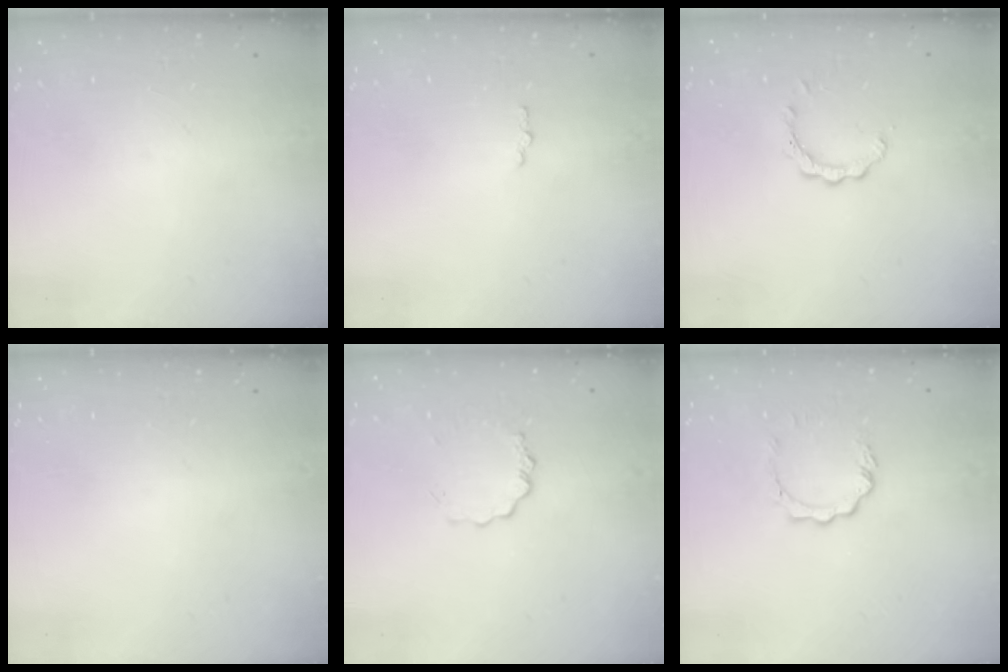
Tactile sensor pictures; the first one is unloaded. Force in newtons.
{"total": 1.5, "press": 1.4, "slide": 0.3}
{"total": 2.3, "press": 2.3, "slide": 0.3}
{"total": 0.0}
{"total": 3.6, "press": 3.6, "slide": 0.3}
{"total": 4.7, "press": 4.7, "slide": 0.4}